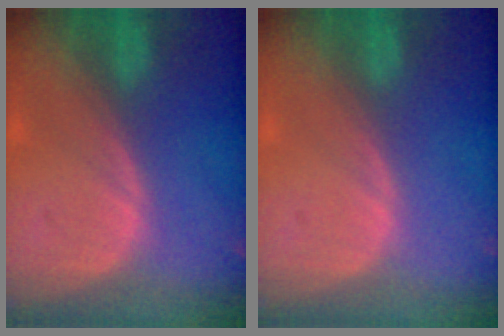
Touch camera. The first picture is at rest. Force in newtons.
{"total": 0.0}